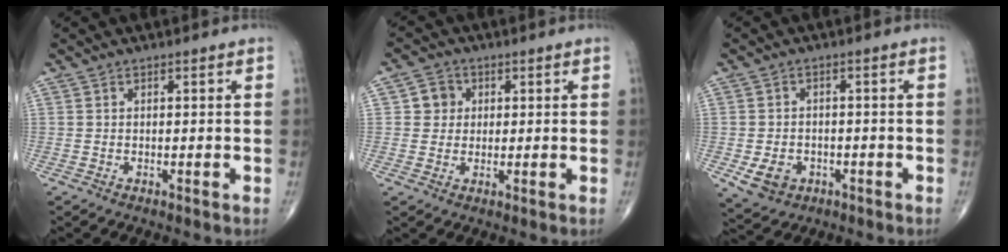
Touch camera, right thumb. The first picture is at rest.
{"total": 4.0, "force": [0.8, 3.8, 1.0], "torque": [0.010, 0.003, 0.007]}
{"total": 5.7, "force": [-2.1, 4.5, 2.8], "torque": [-0.044, 0.007, -0.024]}